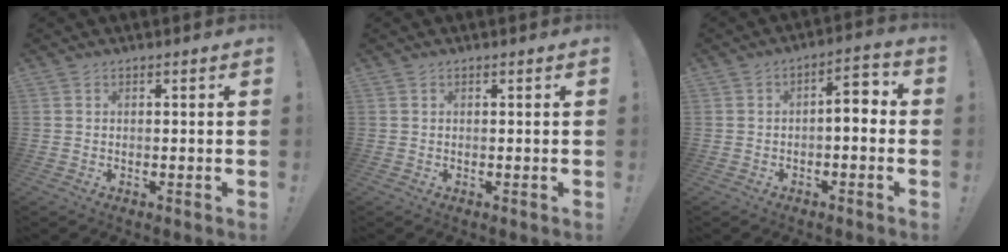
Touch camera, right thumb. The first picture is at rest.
{"total": 0.0}
{"total": 5.6, "force": [-1.2, 2.4, 4.9], "torque": [-0.065, 0.003, -0.028]}